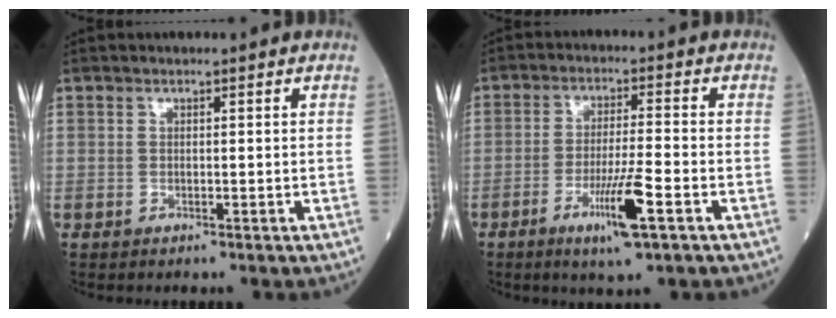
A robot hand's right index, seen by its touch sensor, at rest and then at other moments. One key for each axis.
{"total": 8.0, "fx": -3.8, "fy": -0.3, "fz": 7.0, "tx": -0.129, "ty": -0.016, "tz": -0.067}